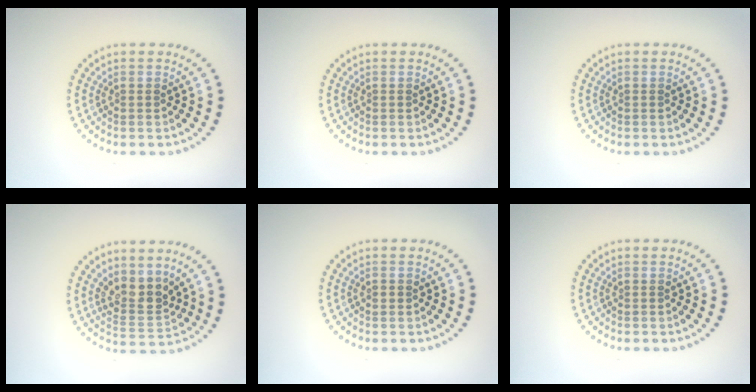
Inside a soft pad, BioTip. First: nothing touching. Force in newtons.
{"total": 0.0}
{"total": 0.0}
{"total": 3.1, "press": 2.4, "slide": 1.9}
{"total": 0.7, "press": 0.7, "slide": 0.2}
{"total": 0.0}